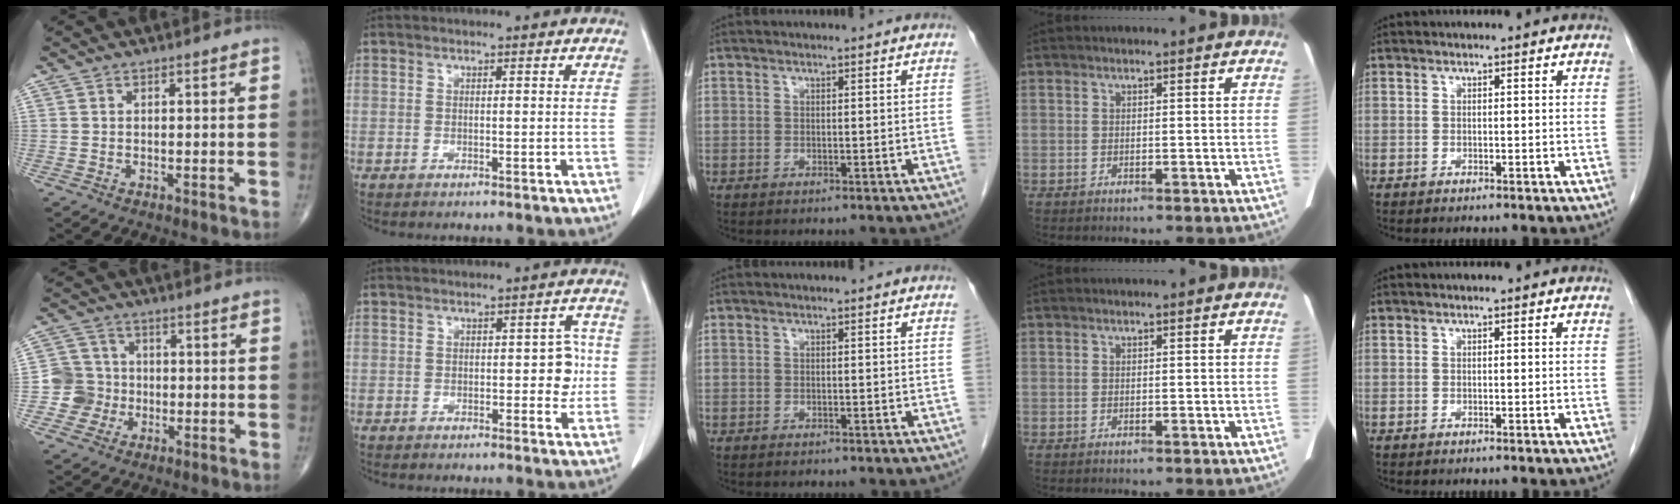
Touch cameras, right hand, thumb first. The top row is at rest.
{"thumb": {"total": 6.4, "force": [-1.5, 6.2, 0.4], "torque": [0.029, 0.016, -0.036]}, "index": {"total": 4.0, "force": [-0.2, 2.0, 3.5], "torque": [-0.036, 0.017, -0.001]}, "middle": {"total": 0.5, "force": [-0.4, 0.1, 0.2], "torque": [-0.010, -0.002, -0.005]}}